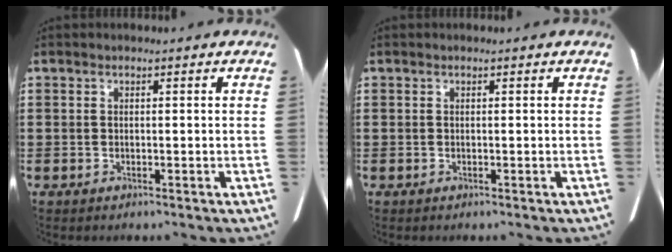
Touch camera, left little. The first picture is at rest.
{"total": 0.0}